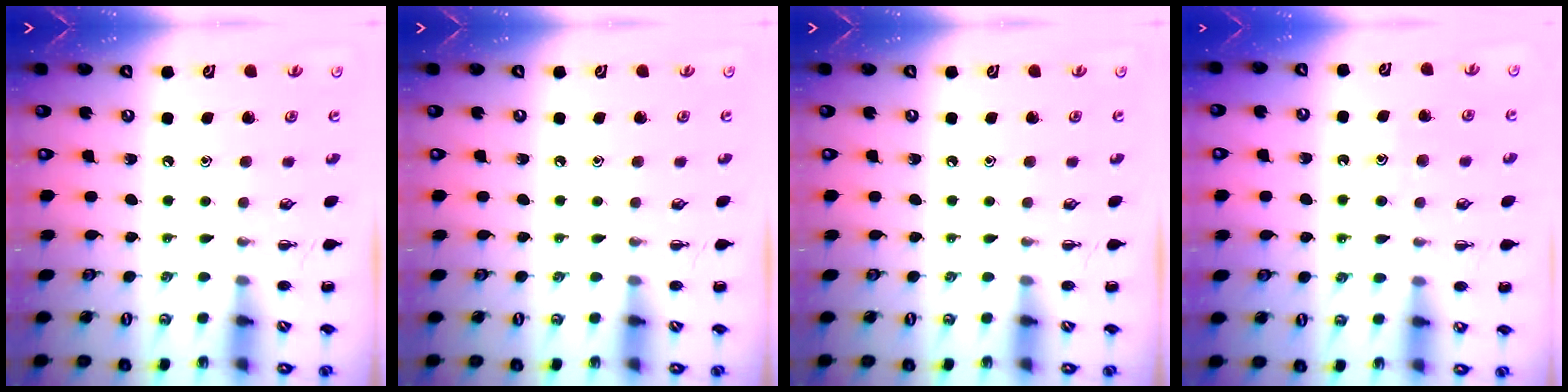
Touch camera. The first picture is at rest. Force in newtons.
{"total": 0.0}
{"total": 0.0}
{"total": 11.8, "press": 11.8, "slide": 1.0}